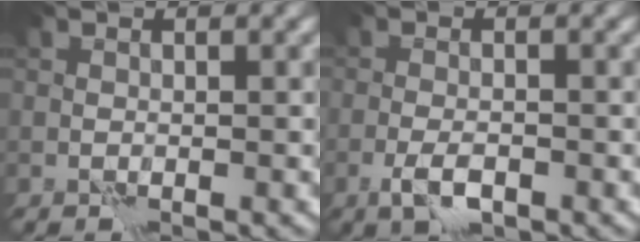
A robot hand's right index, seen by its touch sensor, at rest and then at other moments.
{"total": 2.3, "force": [-1.2, 0.8, 1.9], "torque": [-0.041, -0.002, -0.025]}